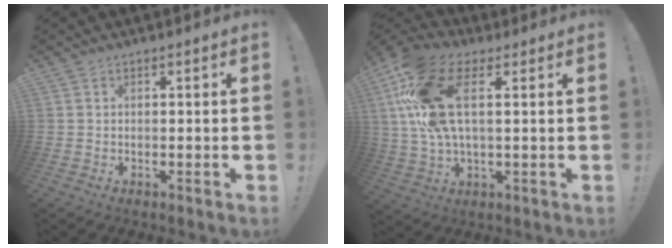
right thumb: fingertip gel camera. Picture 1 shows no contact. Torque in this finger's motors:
{"motor_torque": [1.74, 1.80, 1.48, 1.29, 0.61]}